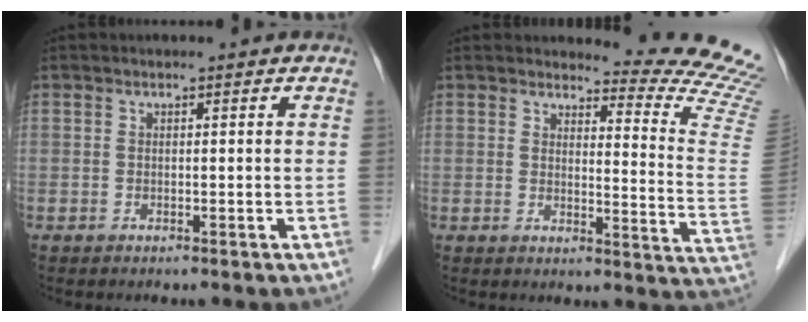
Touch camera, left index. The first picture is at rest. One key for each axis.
{"total": 12.1, "fx": 11.8, "fy": -2.1, "fz": 1.0, "tx": -0.013, "ty": -0.136, "tz": 0.117}